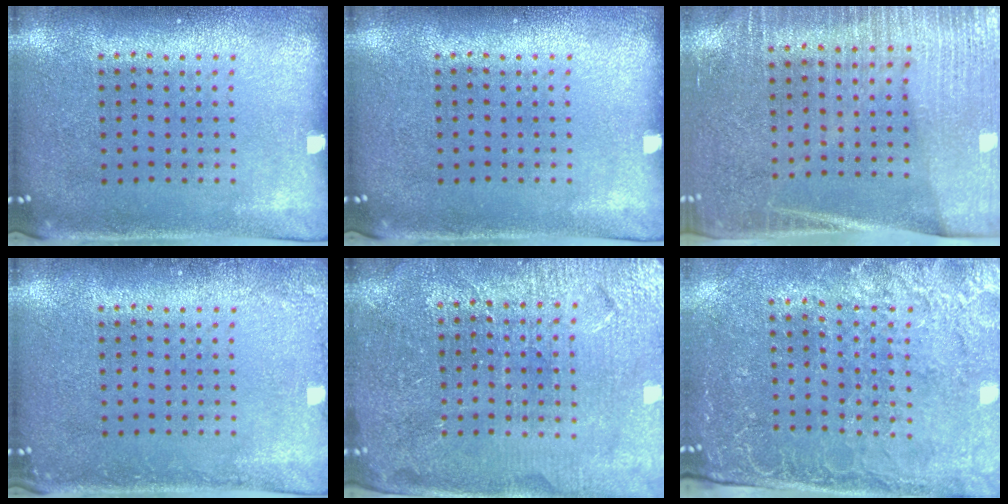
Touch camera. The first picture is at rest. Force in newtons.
{"total": 0.0}
{"total": 3.5, "press": 3.1, "slide": 1.7}
{"total": 1.2, "press": 1.2, "slide": 0.2}
{"total": 4.2, "press": 4.0, "slide": 1.3}
{"total": 2.9, "press": 2.8, "slide": 0.8}